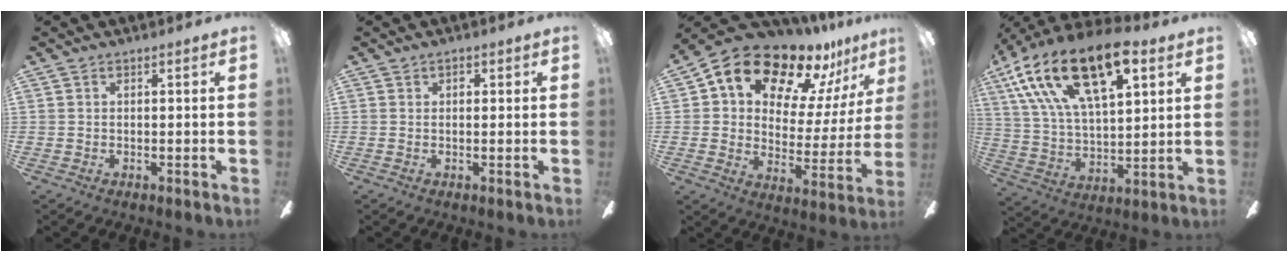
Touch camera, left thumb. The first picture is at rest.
{"total": 1.2, "force": [0.4, 0.7, 0.9], "torque": [-0.004, -0.001, 0.002]}
{"total": 17.3, "force": [12.9, 8.2, 8.1], "torque": [-0.151, -0.086, 0.224]}
{"total": 22.9, "force": [13.5, 10.1, 15.5], "torque": [-0.304, -0.058, 0.234]}